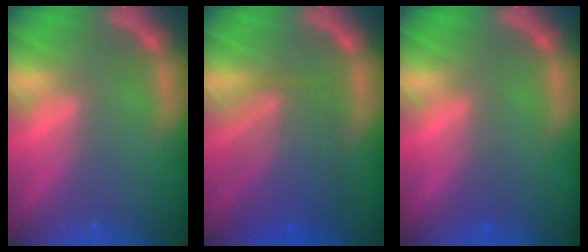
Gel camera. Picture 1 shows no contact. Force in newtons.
{"total": 7.1}
{"total": 0.9}